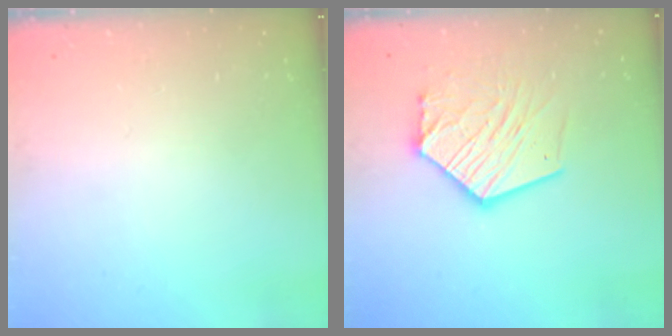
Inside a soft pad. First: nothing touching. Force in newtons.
{"total": 15.1, "press": 15.0, "slide": 1.7}